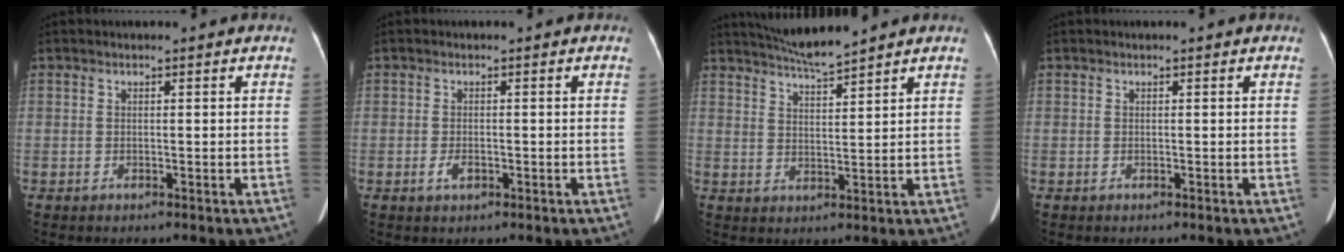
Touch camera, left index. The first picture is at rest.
{"total": 1.6, "force": [-0.9, 0.7, 1.1], "torque": [-0.024, -0.008, -0.012]}
{"total": 6.2, "force": [5.7, -0.8, 2.1], "torque": [-0.044, 0.007, 0.107]}
{"total": 0.0}